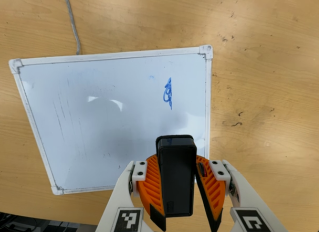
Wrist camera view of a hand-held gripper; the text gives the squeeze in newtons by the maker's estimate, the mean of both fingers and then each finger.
{"total": 8.8, "left": 9.0, "right": 8.6}